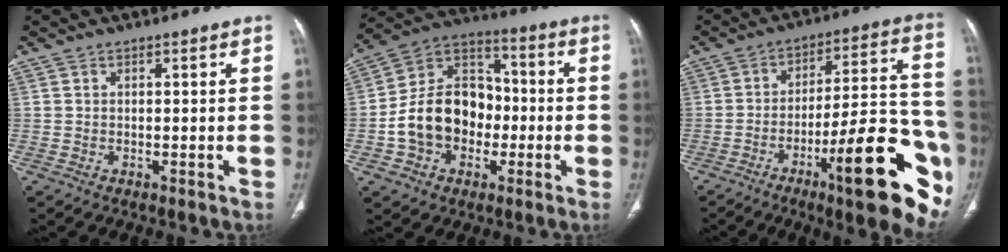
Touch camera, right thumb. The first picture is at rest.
{"total": 16.5, "force": [-3.1, 12.6, 10.1], "torque": [-0.136, 0.044, -0.057]}
{"total": 24.6, "force": [-10.3, 5.7, 21.5], "torque": [-0.238, 0.056, -0.145]}